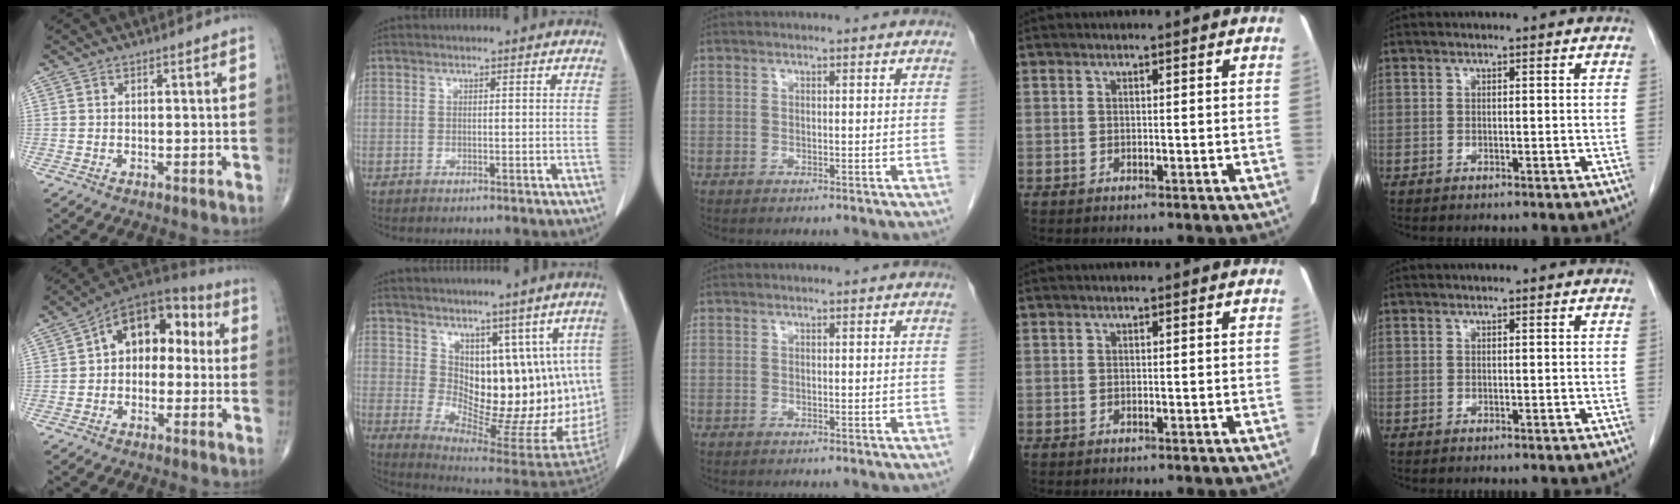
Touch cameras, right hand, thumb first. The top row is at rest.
{"thumb": {"total": 13.7, "force": [1.7, 9.2, 10.0], "torque": [-0.095, 0.046, 0.008]}, "index": {"total": 14.6, "force": [4.5, 7.4, 11.8], "torque": [-0.146, -0.012, 0.087]}}